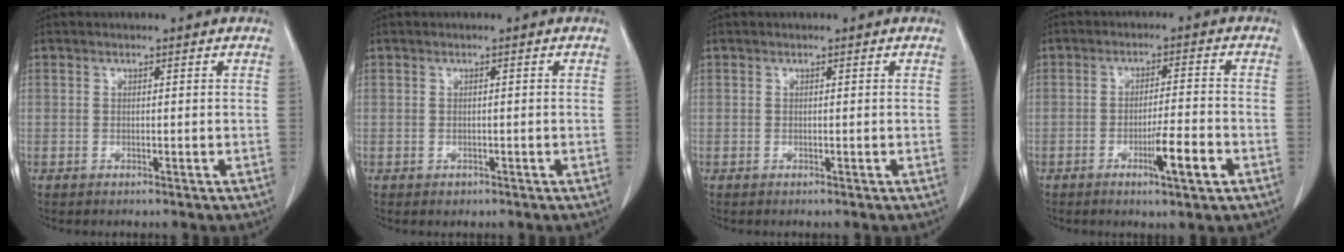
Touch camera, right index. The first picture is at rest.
{"total": 0.8, "force": [-0.4, 0.6, 0.2], "torque": [-0.003, 0.002, -0.004]}
{"total": 0.0}
{"total": 6.4, "force": [-2.8, 0.3, 5.8], "torque": [-0.092, -0.006, -0.046]}